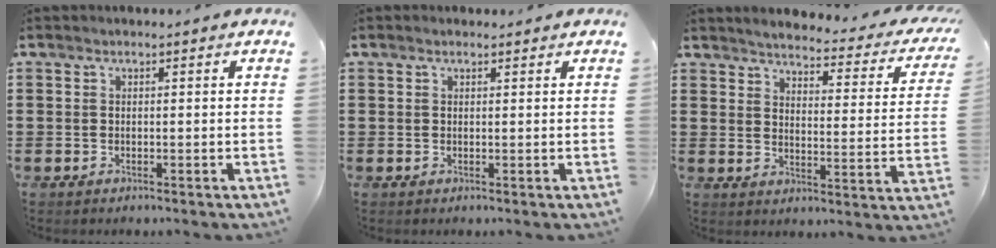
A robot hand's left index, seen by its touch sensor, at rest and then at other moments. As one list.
[{"total": 0.6, "force": [0.5, 0.2, 0.3], "torque": [-0.007, 0.001, 0.010]}, {"total": 3.2, "force": [3.1, -0.1, 0.9], "torque": [-0.032, -0.030, 0.043]}]